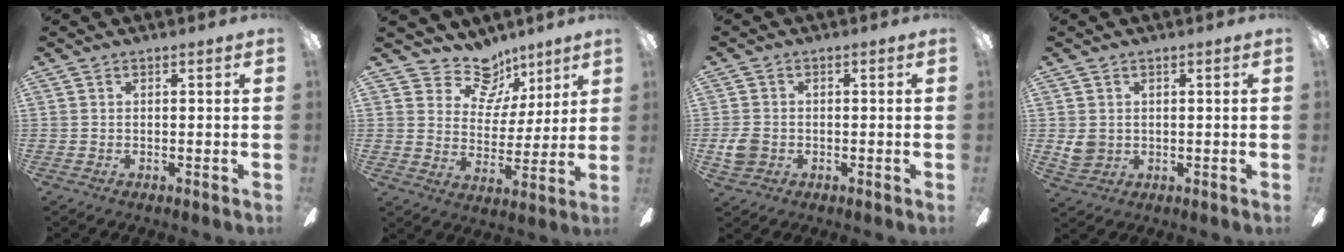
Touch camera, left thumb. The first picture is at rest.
{"total": 12.6, "force": [9.0, 7.7, 4.3], "torque": [-0.068, -0.057, 0.168]}
{"total": 4.5, "force": [-0.8, 3.8, 2.4], "torque": [-0.046, 0.003, -0.015]}
{"total": 3.8, "force": [1.2, 3.4, 1.5], "torque": [-0.022, 0.003, 0.025]}